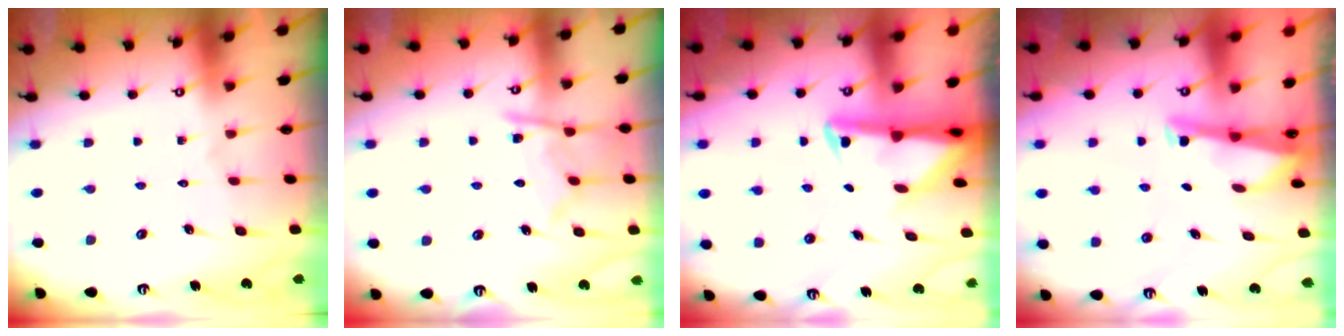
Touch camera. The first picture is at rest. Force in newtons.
{"total": 10.9, "press": 10.8, "slide": 1.0}
{"total": 4.6, "press": 4.6, "slide": 0.9}
{"total": 2.5, "press": 2.5, "slide": 0.0}